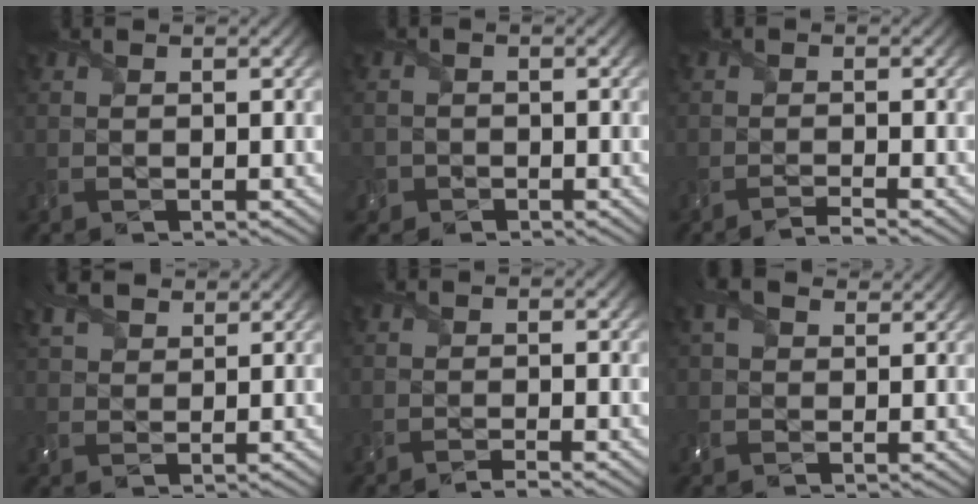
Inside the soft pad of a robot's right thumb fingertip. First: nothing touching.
{"total": 1.8, "force": [-1.1, 1.4, 0.1], "torque": [0.003, -0.003, -0.023]}
{"total": 1.7, "force": [-1.4, 0.0, 1.0], "torque": [-0.012, 0.000, -0.035]}
{"total": 5.1, "force": [3.6, 2.2, 2.8], "torque": [-0.075, 0.016, 0.072]}
{"total": 1.2, "force": [-0.9, 0.0, 0.8], "torque": [-0.012, -0.002, -0.021]}
{"total": 5.1, "force": [2.7, 2.8, 3.2], "torque": [-0.087, 0.016, 0.047]}